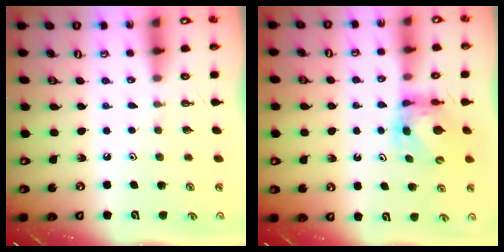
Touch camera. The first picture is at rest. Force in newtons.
{"total": 5.6, "press": 5.6, "slide": 0.6}